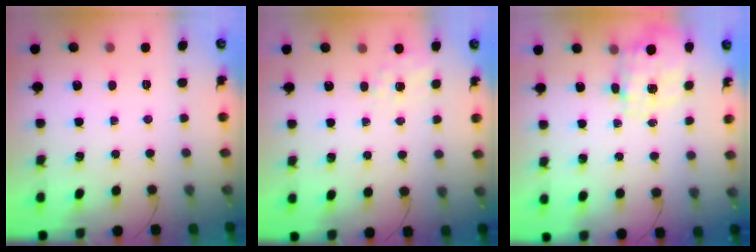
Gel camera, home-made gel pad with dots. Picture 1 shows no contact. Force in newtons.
{"total": 1.5, "press": 1.1, "slide": 1.1}
{"total": 3.4, "press": 3.2, "slide": 1.0}